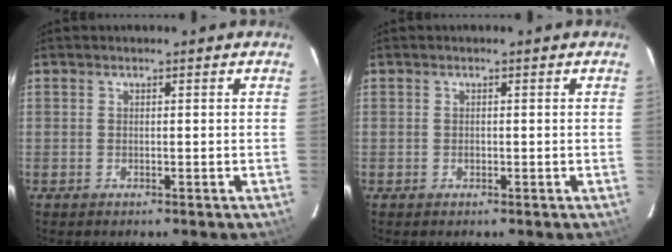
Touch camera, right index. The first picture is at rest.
{"total": 0.7, "force": [-0.2, 0.5, 0.5], "torque": [-0.009, 0.002, -0.003]}